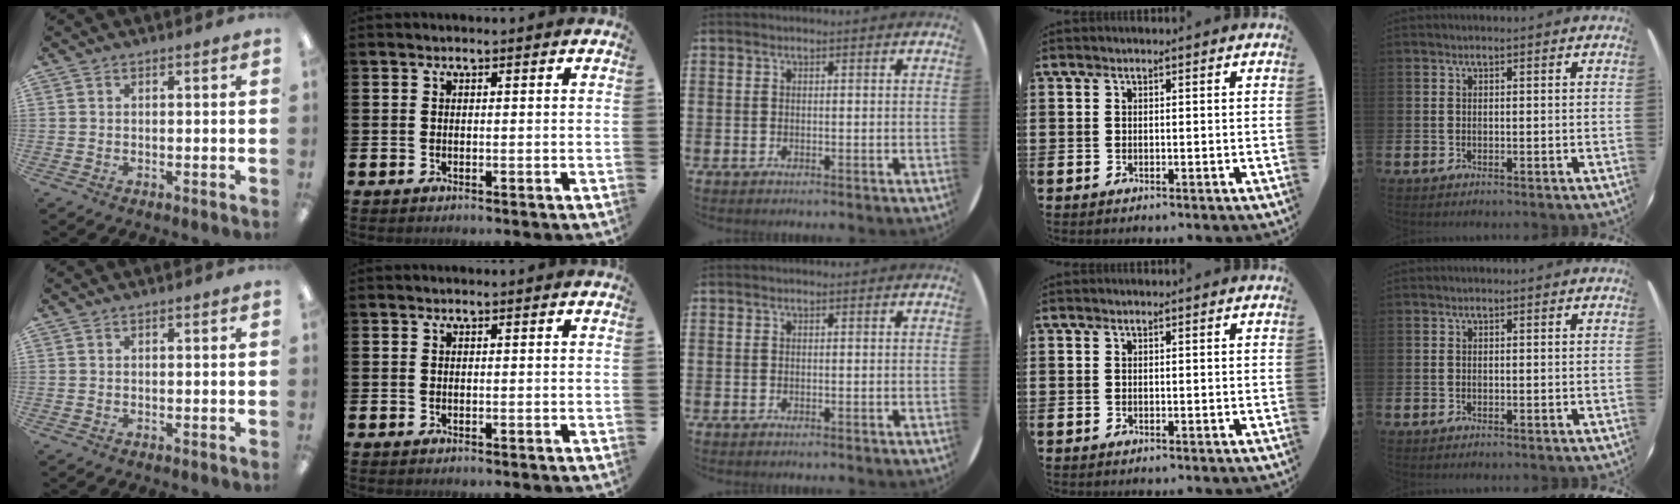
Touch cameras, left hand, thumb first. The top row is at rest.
{}